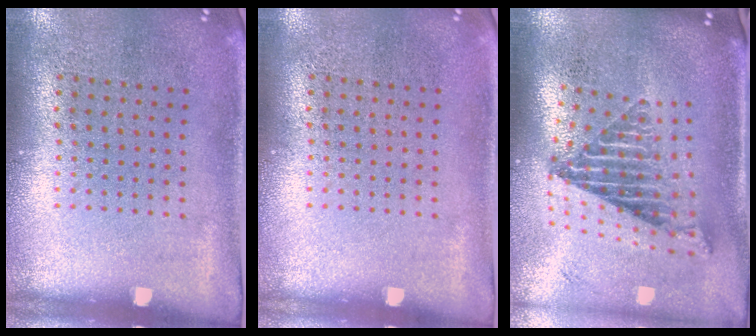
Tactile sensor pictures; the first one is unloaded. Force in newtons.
{"total": 0.0}
{"total": 2.6, "press": 1.7, "slide": 1.9}